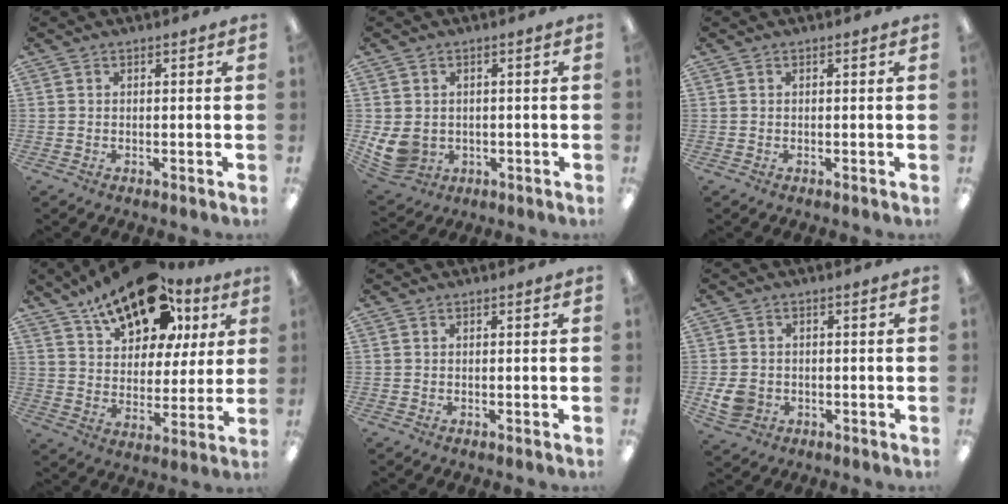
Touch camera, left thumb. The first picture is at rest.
{"total": 6.5, "force": [0.1, 5.6, 3.3], "torque": [-0.082, 0.002, 0.003]}
{"total": 0.0}
{"total": 19.2, "force": [12.7, 9.8, 10.6], "torque": [-0.172, -0.059, 0.220]}
{"total": 0.0}
{"total": 5.3, "force": [-1.0, 4.5, 2.6], "torque": [-0.056, 0.002, -0.019]}